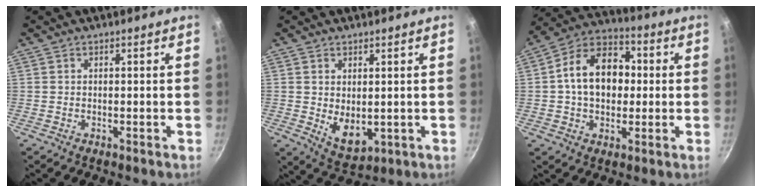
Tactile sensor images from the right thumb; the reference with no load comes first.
{"total": 6.5, "force": [0.4, 3.9, 5.1], "torque": [-0.070, -0.021, 0.023]}
{"total": 14.7, "force": [0.8, 10.6, 10.2], "torque": [-0.130, 0.028, -0.003]}